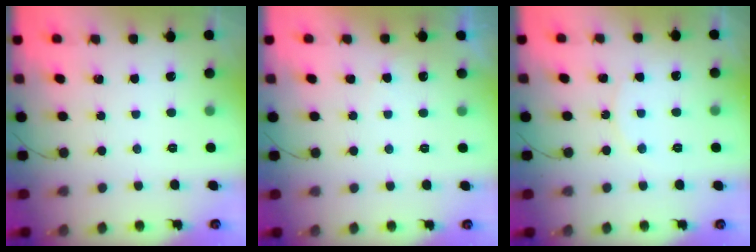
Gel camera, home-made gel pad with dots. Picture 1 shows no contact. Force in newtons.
{"total": 3.0, "press": 3.0, "slide": 0.0}
{"total": 5.7, "press": 5.7, "slide": 0.7}